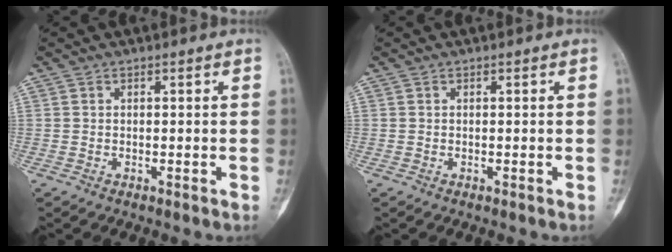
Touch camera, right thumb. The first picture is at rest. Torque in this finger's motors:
{"motor_torque": [0.01, 0.01, 0.00, 0.00, 0.00]}